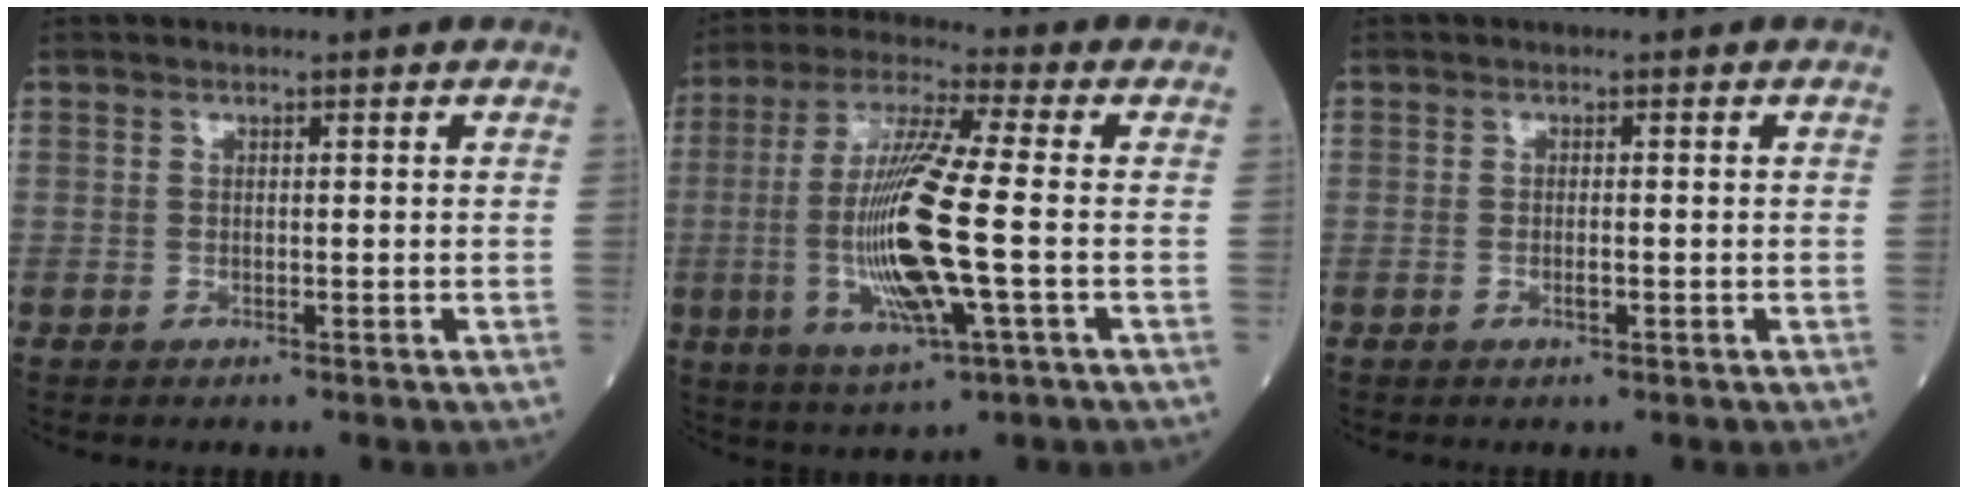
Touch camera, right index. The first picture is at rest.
{"total": 15.4, "force": [-2.3, 1.2, 15.2], "torque": [-0.315, -0.009, -0.043]}
{"total": 1.0, "force": [-0.4, 0.2, 0.9], "torque": [-0.021, -0.001, -0.004]}